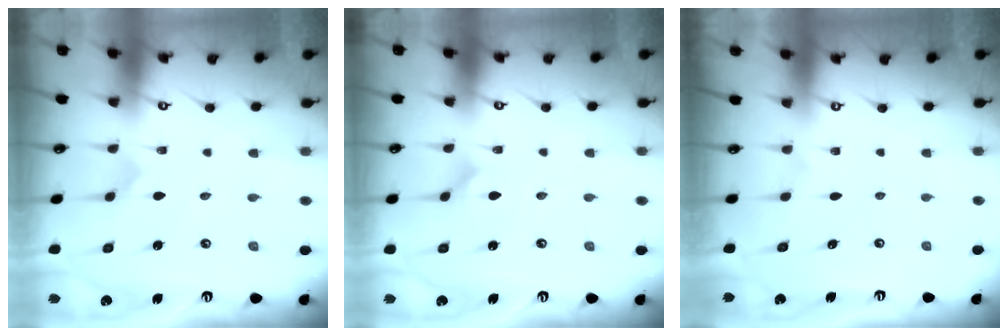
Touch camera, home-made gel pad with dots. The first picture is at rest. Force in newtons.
{"total": 2.2, "press": 2.2, "slide": 0.1}
{"total": 0.0}